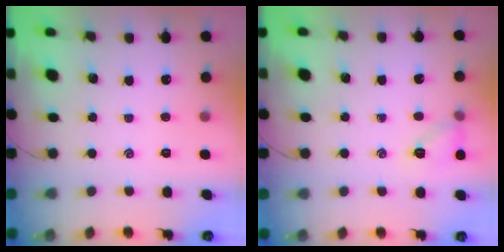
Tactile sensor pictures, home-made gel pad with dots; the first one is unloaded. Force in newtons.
{"total": 8.2, "press": 8.2, "slide": 1.0}